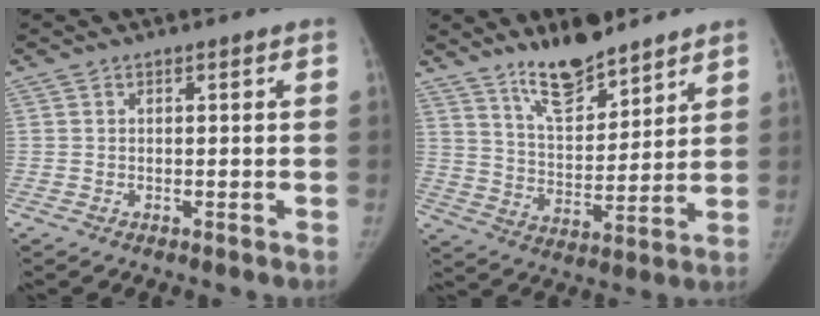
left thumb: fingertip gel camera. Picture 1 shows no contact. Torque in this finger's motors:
{"motor_torque": [-0.02, 0.30, -0.10, 0.18, 0.03]}